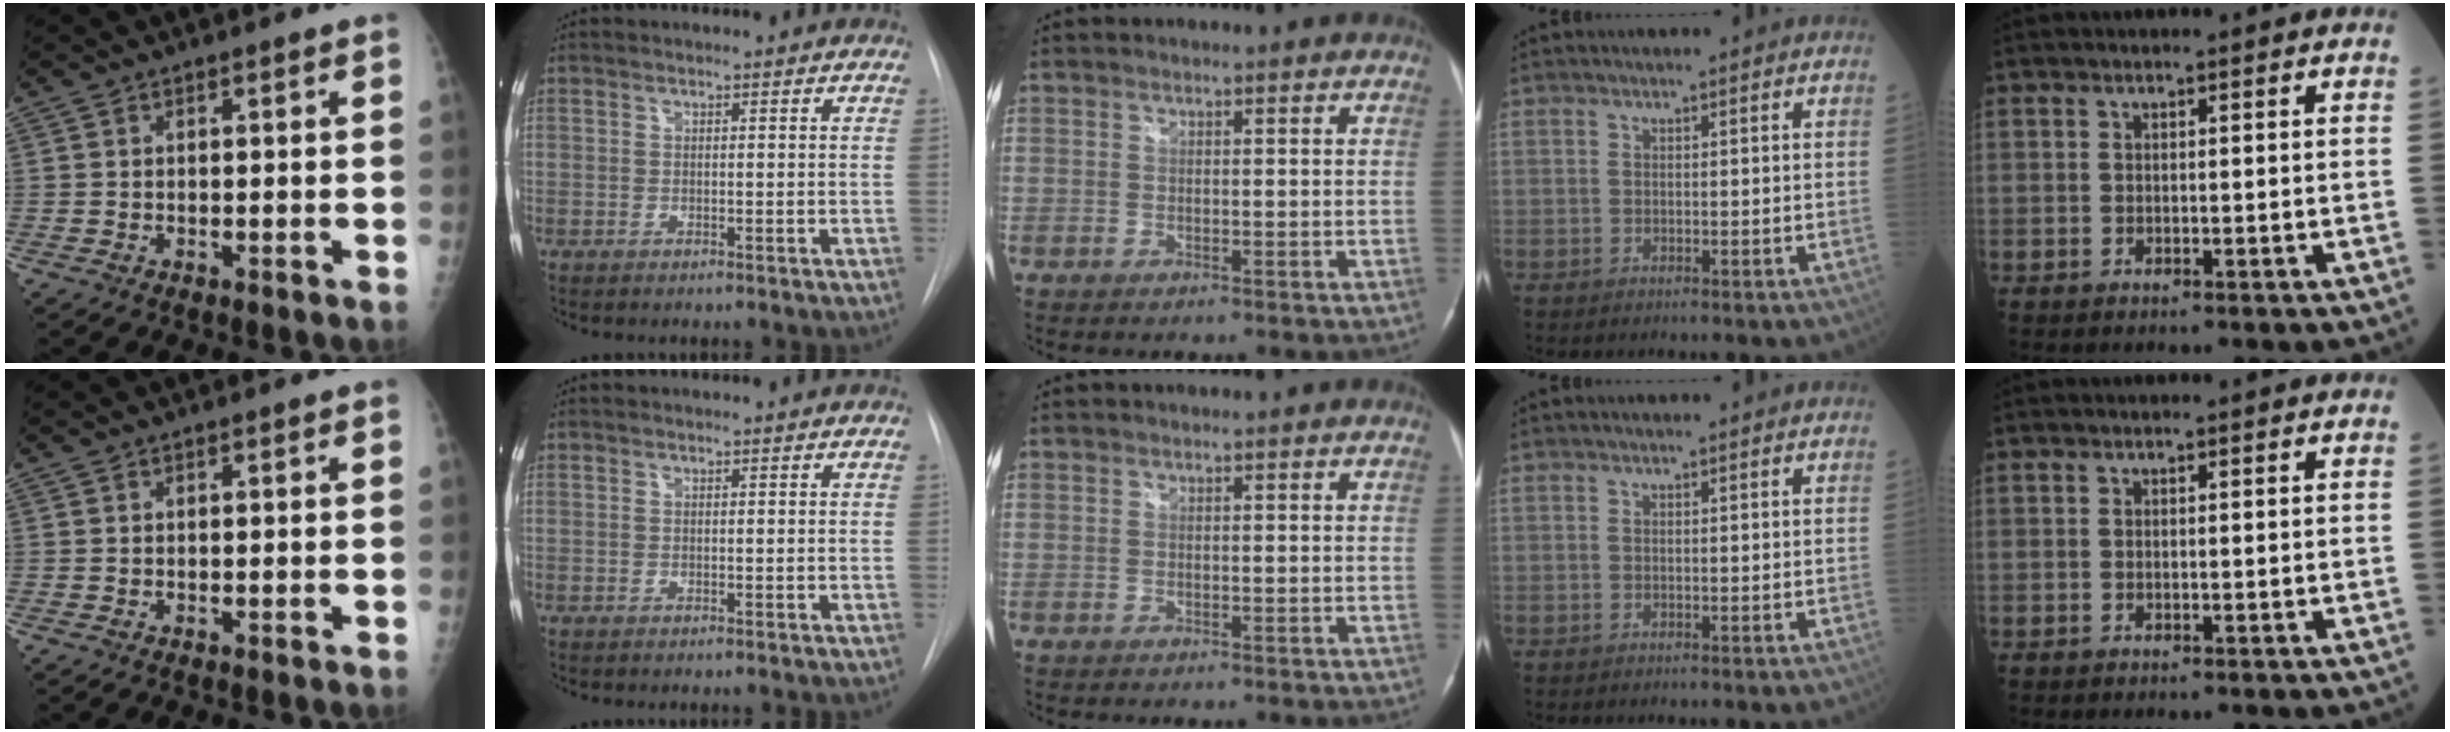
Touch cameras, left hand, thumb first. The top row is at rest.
{}